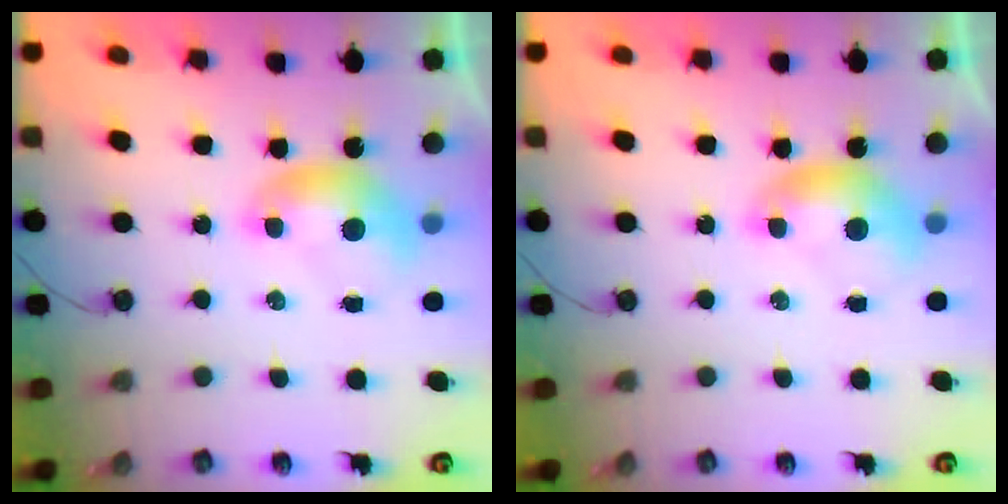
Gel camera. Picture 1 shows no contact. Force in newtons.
{"total": 0.0}